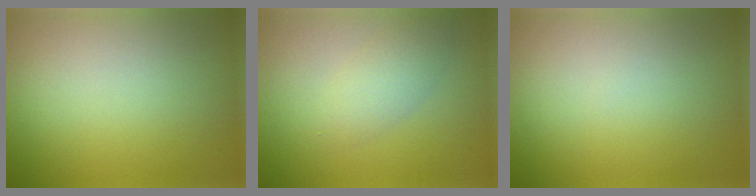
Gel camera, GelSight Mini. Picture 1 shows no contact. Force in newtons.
{"total": 2.4, "press": 2.4, "slide": 0.0}
{"total": 0.0}